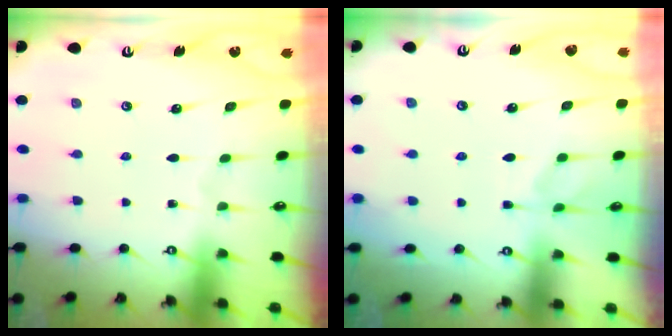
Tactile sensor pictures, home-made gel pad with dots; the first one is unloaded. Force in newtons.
{"total": 3.6, "press": 3.4, "slide": 1.2}